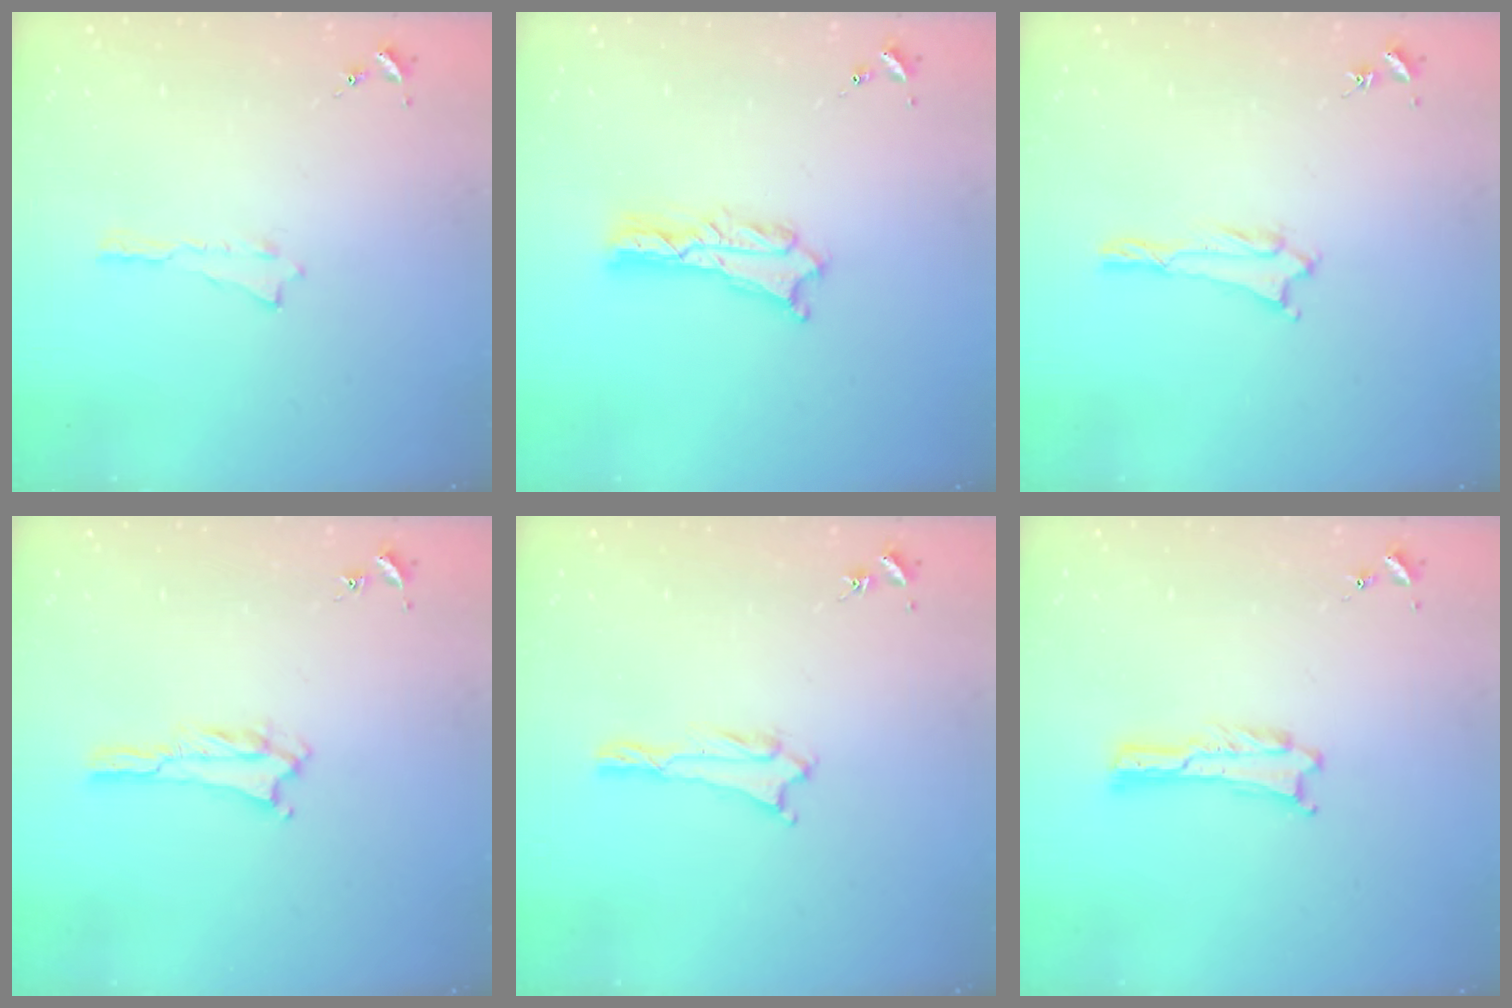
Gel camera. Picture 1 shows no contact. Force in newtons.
{"total": 2.4, "press": 2.4, "slide": 0.2}
{"total": 1.0, "press": 0.9, "slide": 0.2}
{"total": 2.1, "press": 2.1, "slide": 0.3}
{"total": 1.0, "press": 1.0, "slide": 0.1}
{"total": 0.0}